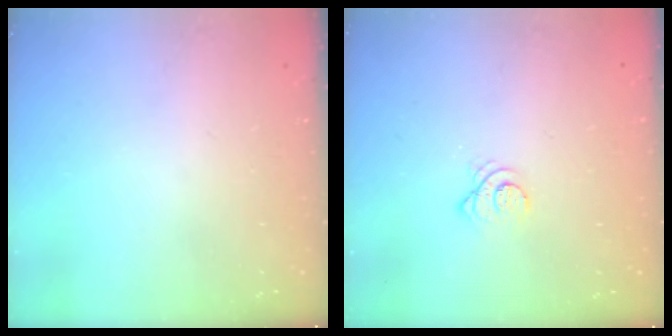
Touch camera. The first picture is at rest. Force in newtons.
{"total": 3.5, "press": 3.5, "slide": 0.5}